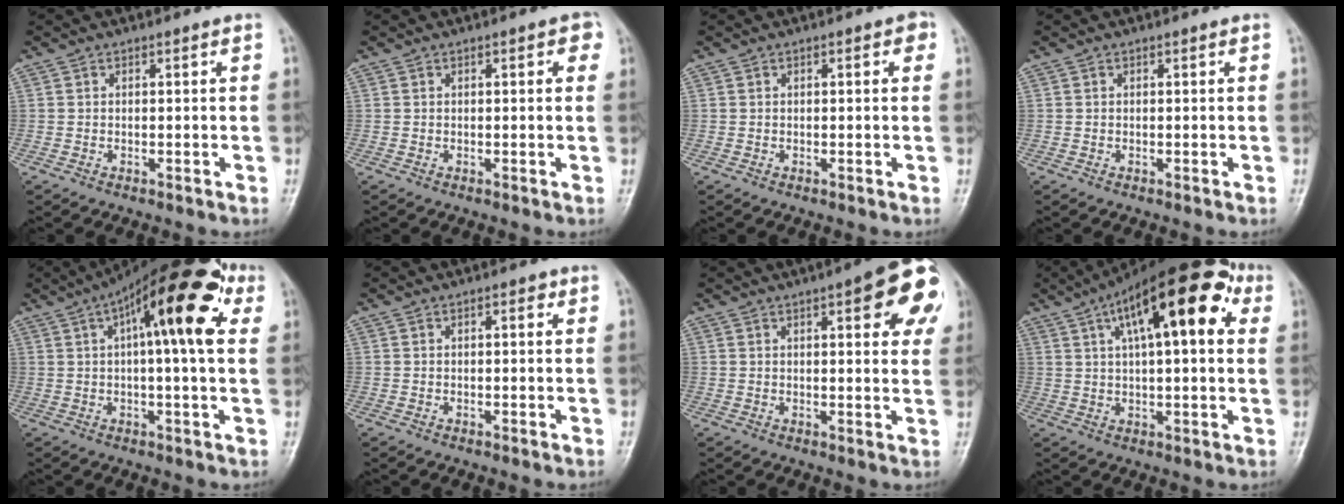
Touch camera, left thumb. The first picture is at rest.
{"total": 2.3, "force": [0.8, 1.0, 1.9], "torque": [-0.017, 0.002, 0.004]}
{"total": 2.0, "force": [0.6, 0.9, 1.6], "torque": [-0.016, 0.003, 0.002]}
{"total": 0.0}
{"total": 18.5, "force": [6.1, 5.7, 16.6], "torque": [-0.237, 0.030, 0.081]}
{"total": 1.5, "force": [0.6, 0.7, 1.3], "torque": [-0.015, 0.002, 0.005]}
{"total": 14.0, "force": [5.4, 4.5, 12.1], "torque": [-0.112, -0.007, 0.053]}
{"total": 19.7, "force": [7.4, 7.3, 16.8], "torque": [-0.240, 0.026, 0.105]}